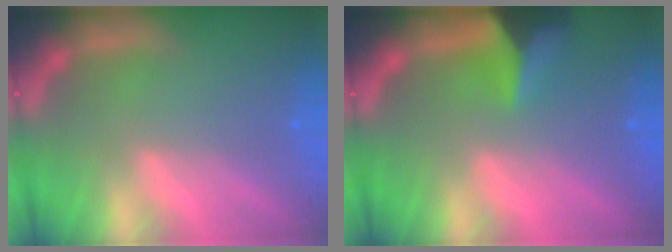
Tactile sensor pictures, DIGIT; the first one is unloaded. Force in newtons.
{"total": 6.0}